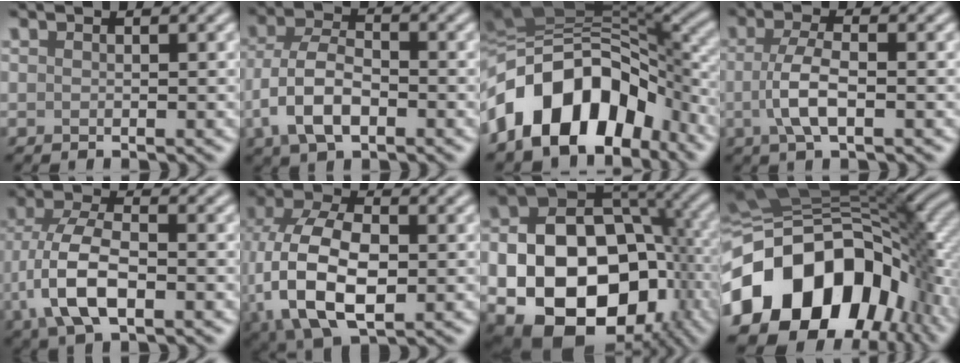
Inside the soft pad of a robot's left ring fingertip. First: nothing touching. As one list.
[{"total": 5.8, "force": [-2.1, 3.2, 4.4], "torque": [-0.090, 0.001, -0.048]}, {"total": 14.5, "force": [-5.3, 9.4, 9.6], "torque": [-0.156, 0.015, -0.106]}, {"total": 3.8, "force": [-0.6, 1.3, 3.5], "torque": [-0.074, 0.000, -0.017]}, {"total": 7.4, "force": [-2.1, 3.6, 6.1], "torque": [-0.132, 0.004, -0.047]}, {"total": 13.0, "force": [-1.7, 7.8, 10.2], "torque": [-0.228, -0.014, -0.030]}, {"total": 19.6, "force": [-4.8, 14.2, 12.7], "torque": [-0.197, -0.032, -0.066]}, {"total": 17.9, "force": [-5.2, 11.9, 12.3], "torque": [-0.221, 0.002, -0.101]}]